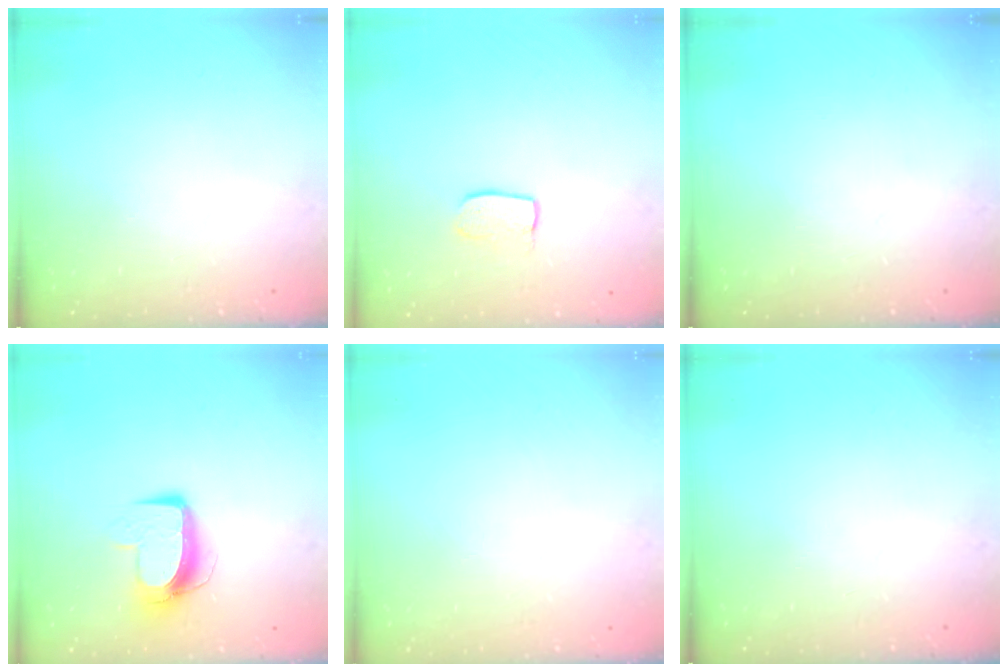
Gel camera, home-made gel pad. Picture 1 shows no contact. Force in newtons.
{"total": 6.0, "press": 6.0, "slide": 0.3}
{"total": 0.0}
{"total": 10.2, "press": 10.2, "slide": 0.6}
{"total": 0.0}
{"total": 0.0}